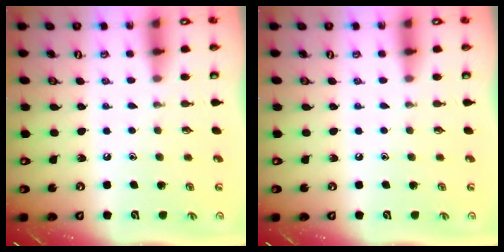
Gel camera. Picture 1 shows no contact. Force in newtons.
{"total": 0.0}